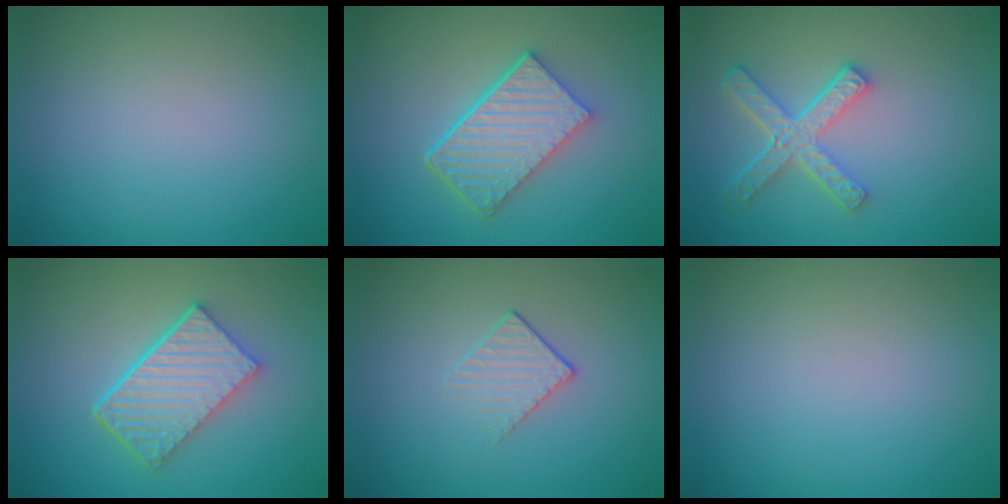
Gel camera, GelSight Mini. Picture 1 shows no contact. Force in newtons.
{"total": 5.8, "press": 4.3, "slide": 4.0}
{"total": 4.5, "press": 3.3, "slide": 3.0}
{"total": 6.1, "press": 4.3, "slide": 4.2}
{"total": 1.5, "press": 0.9, "slide": 1.2}
{"total": 0.0}